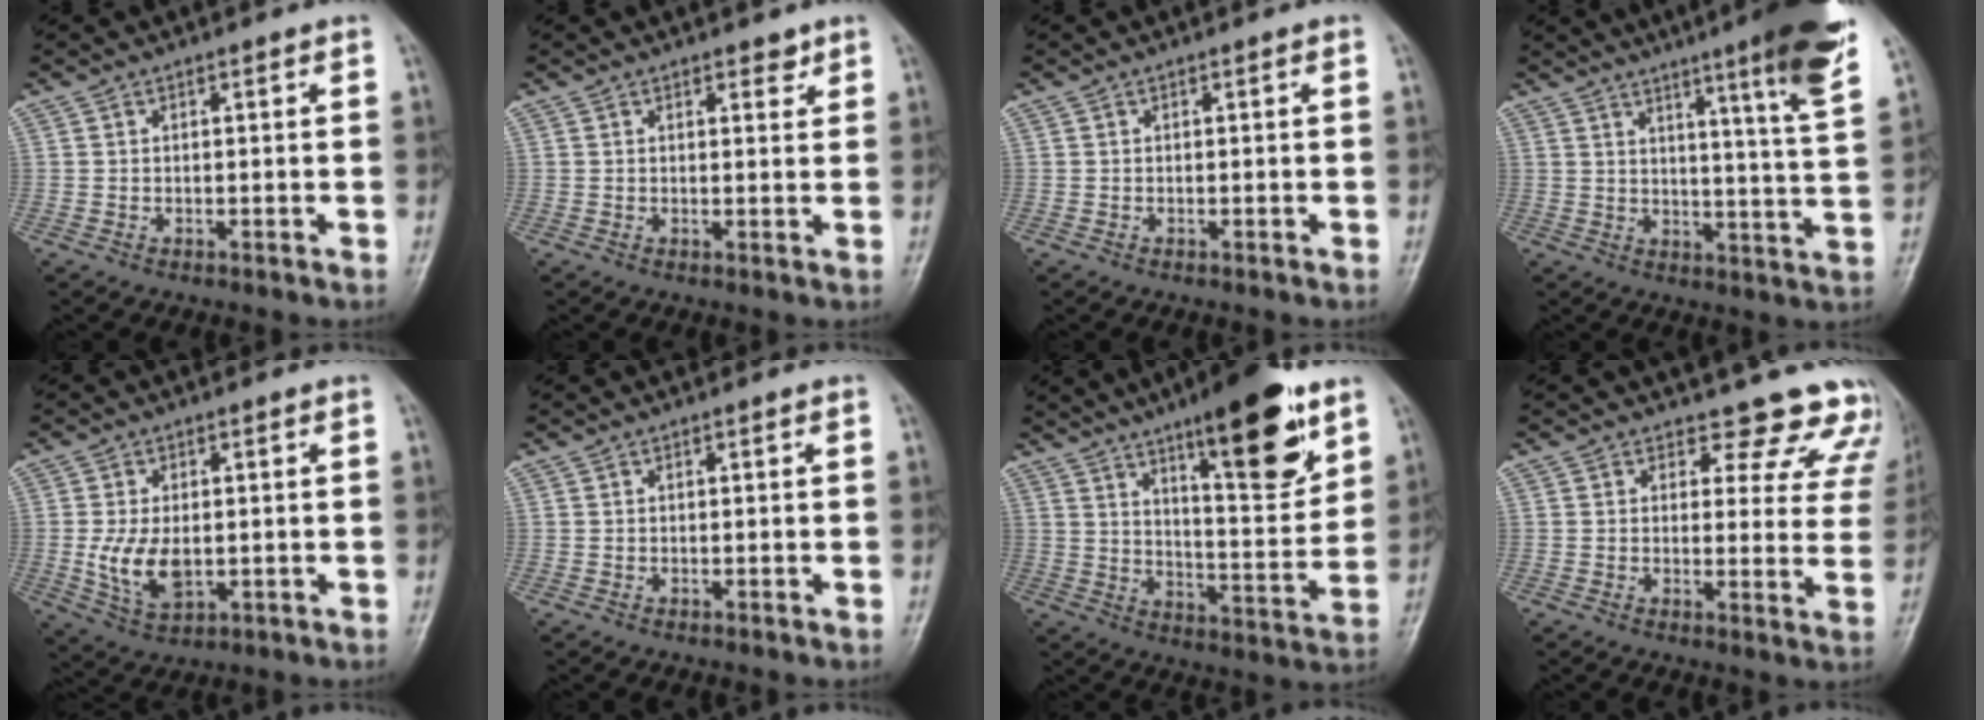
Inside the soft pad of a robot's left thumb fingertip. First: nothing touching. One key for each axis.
{"total": 2.1, "fx": 1.5, "fy": 1.0, "fz": 1.1, "tx": -0.001, "ty": -0.008, "tz": 0.019}
{"total": 0.0}
{"total": 14.7, "fx": 8.8, "fy": 0.4, "fz": 11.7, "tx": -0.155, "ty": -0.046, "tz": 0.113}
{"total": 8.1, "fx": -0.6, "fy": 4.8, "fz": 6.4, "tx": -0.117, "ty": -0.012, "tz": -0.001}
{"total": 0.0}
{"total": 18.7, "fx": 10.9, "fy": 5.0, "fz": 14.3, "tx": -0.178, "ty": -0.064, "tz": 0.173}
{"total": 12.8, "fx": 11.8, "fy": 4.9, "fz": 1.3, "tx": 0.041, "ty": -0.094, "tz": 0.099}